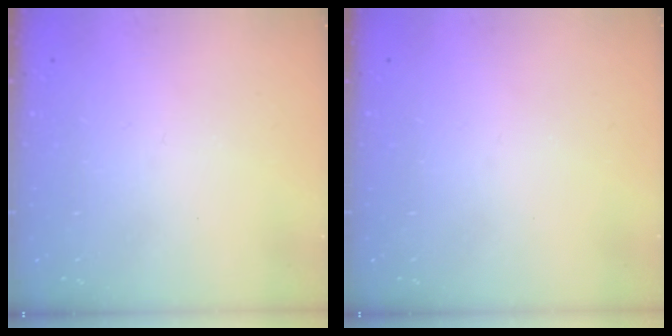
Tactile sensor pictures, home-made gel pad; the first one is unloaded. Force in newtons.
{"total": 0.0}